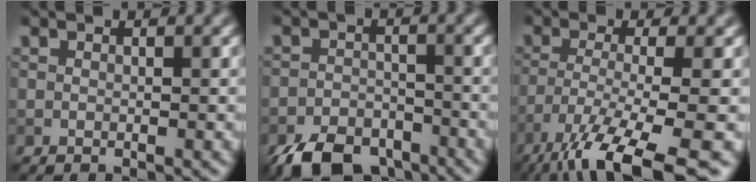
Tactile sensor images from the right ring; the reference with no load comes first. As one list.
[{"total": 6.7, "force": [-5.0, 3.4, 2.9], "torque": [-0.049, -0.013, -0.088]}, {"total": 10.9, "force": [-7.1, 2.3, 7.9], "torque": [-0.134, -0.014, -0.124]}]